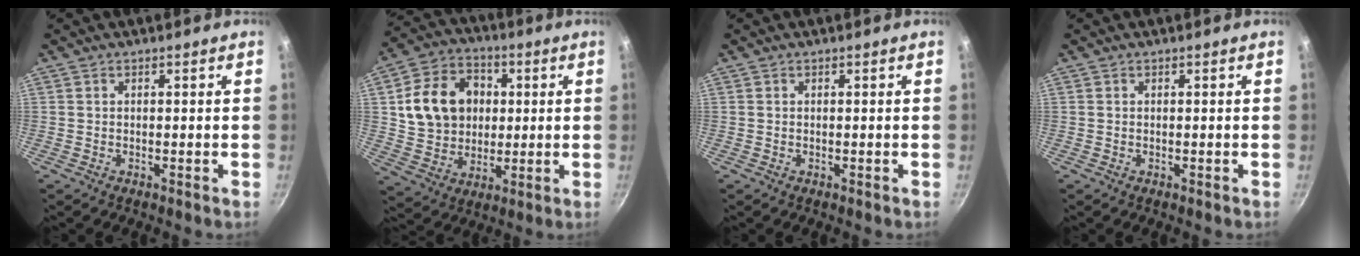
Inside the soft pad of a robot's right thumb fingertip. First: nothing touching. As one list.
[{"total": 15.9, "force": [2.5, 12.9, 9.0], "torque": [-0.132, 0.012, 0.046]}, {"total": 0.0}, {"total": 0.0}]